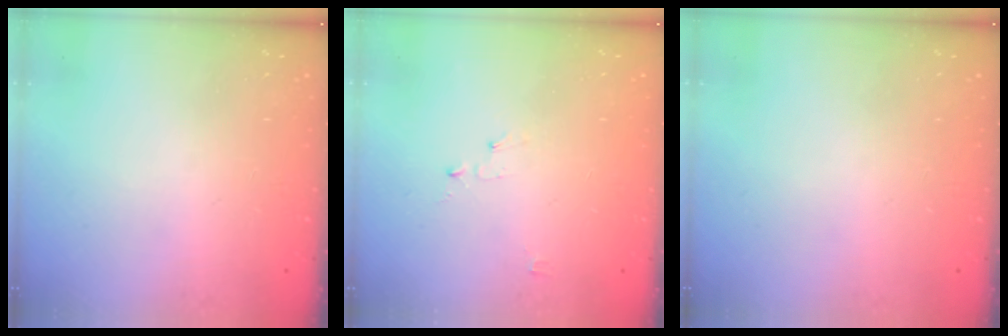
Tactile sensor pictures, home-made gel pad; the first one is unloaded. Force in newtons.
{"total": 2.5, "press": 2.5, "slide": 0.3}
{"total": 0.0}